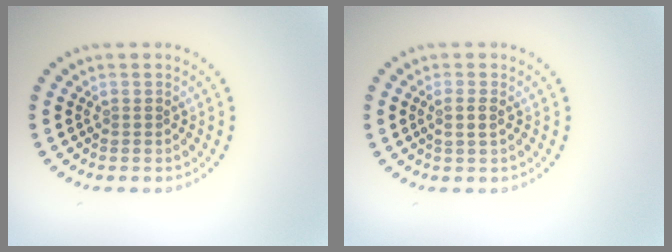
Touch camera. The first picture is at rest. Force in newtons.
{"total": 1.4, "press": 1.2, "slide": 0.6}